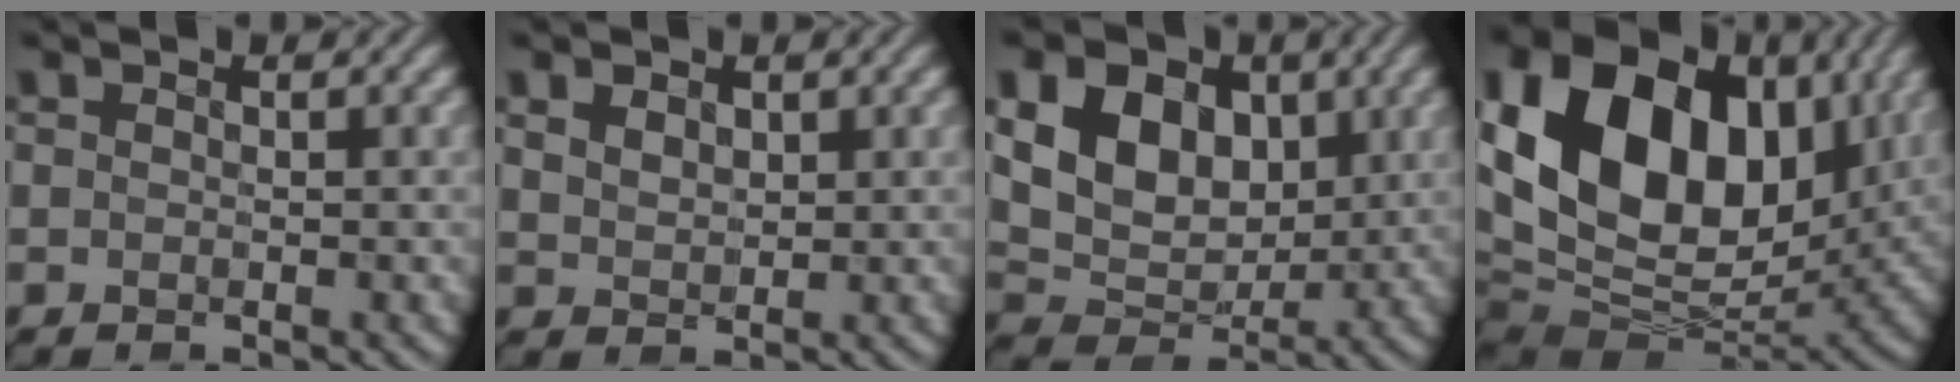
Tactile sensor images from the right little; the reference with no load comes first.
{"total": 2.0, "force": [0.8, 1.4, 1.1], "torque": [-0.031, 0.000, 0.018]}
{"total": 8.3, "force": [2.0, 6.0, 5.4], "torque": [-0.109, 0.000, 0.025]}
{"total": 18.0, "force": [4.6, 12.5, 12.1], "torque": [-0.232, 0.023, 0.078]}